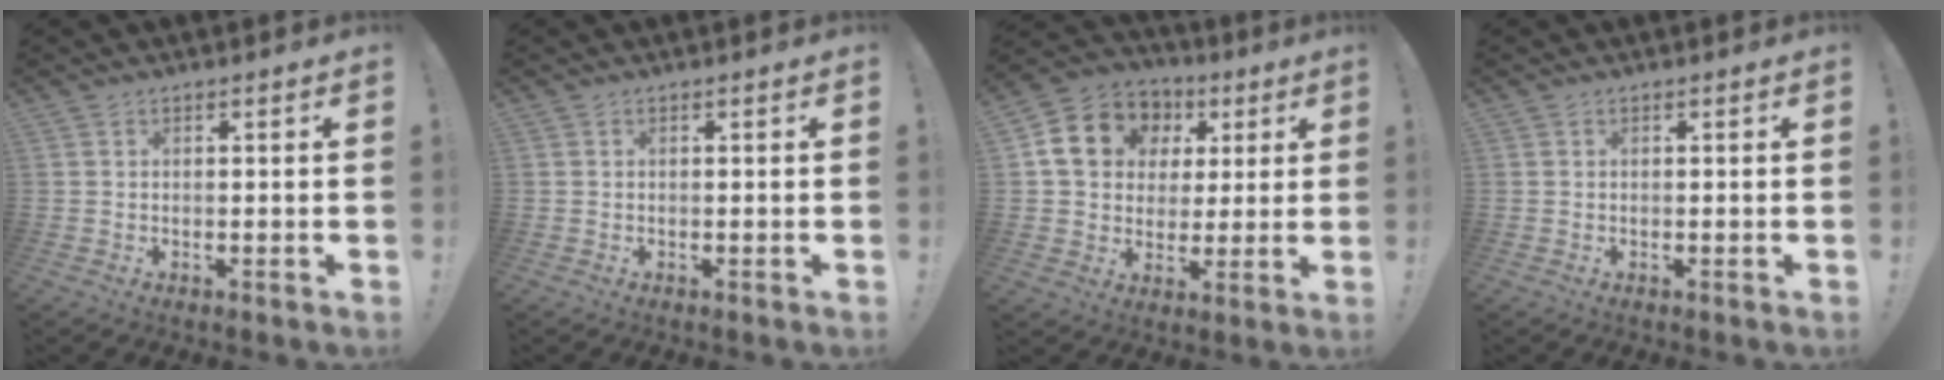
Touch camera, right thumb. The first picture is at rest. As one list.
[{"total": 0.0}, {"total": 14.3, "force": [5.0, 11.9, 6.3], "torque": [-0.093, -0.011, 0.105]}, {"total": 0.0}]